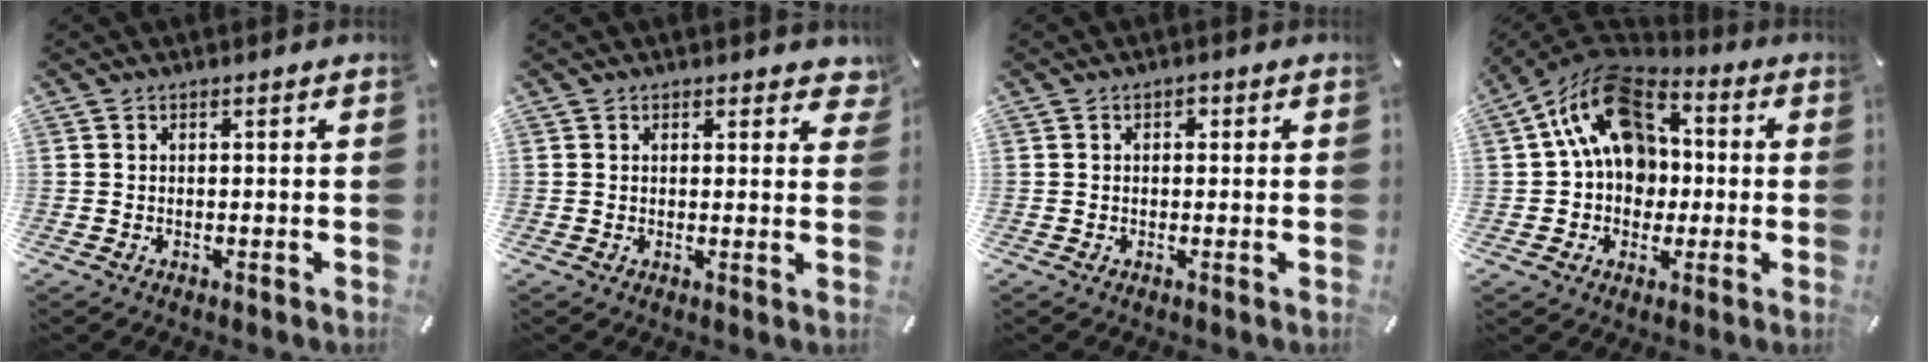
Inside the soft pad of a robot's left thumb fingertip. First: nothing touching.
{"total": 2.2, "force": [1.4, 1.4, 0.9], "torque": [0.002, -0.003, 0.020]}
{"total": 1.2, "force": [0.1, 1.1, 0.5], "torque": [-0.004, 0.004, -0.002]}
{"total": 17.1, "force": [3.6, 13.4, 10.0], "torque": [-0.177, -0.008, 0.068]}